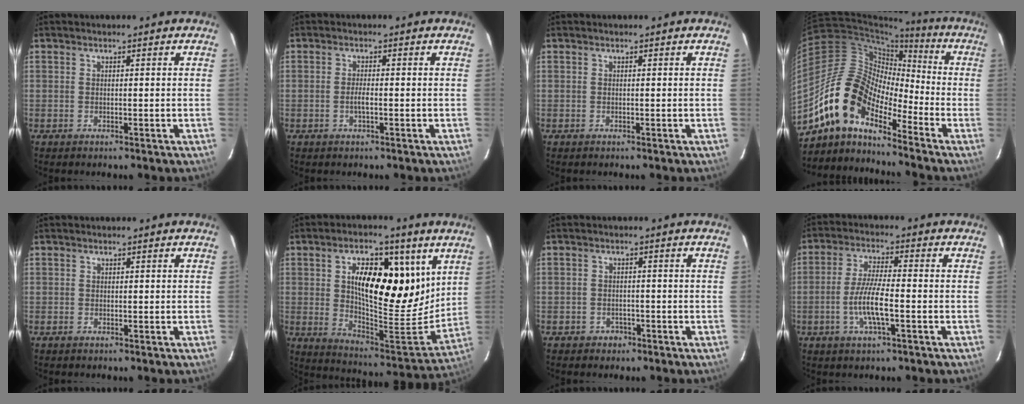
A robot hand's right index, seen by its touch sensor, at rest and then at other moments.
{"total": 1.6, "force": [-0.6, 0.3, 1.5], "torque": [-0.031, -0.002, -0.011]}
{"total": 0.0}
{"total": 13.8, "force": [-10.1, 5.5, 7.6], "torque": [-0.126, 0.014, -0.211]}
{"total": 0.5, "force": [0.0, 0.5, -0.1], "torque": [0.003, 0.002, -0.001]}
{"total": 20.2, "force": [7.7, 9.1, 16.3], "torque": [-0.255, 0.004, 0.130]}
{"total": 2.9, "force": [-1.6, 2.4, 0.4], "torque": [-0.015, 0.008, -0.021]}
{"total": 7.5, "force": [-2.4, 1.2, 7.0], "torque": [-0.141, -0.005, -0.046]}